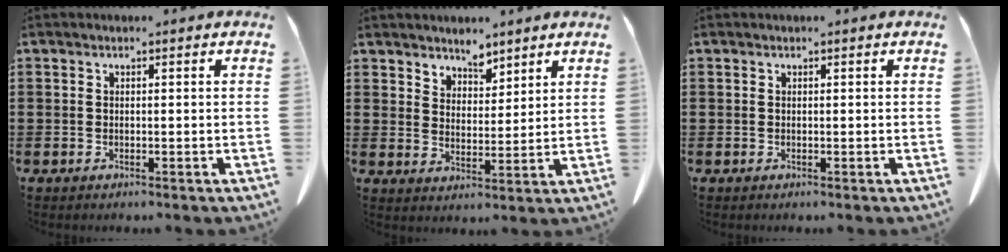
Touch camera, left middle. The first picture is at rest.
{"total": 4.1, "force": [3.8, 1.7, -0.1], "torque": [-0.014, -0.013, 0.072]}
{"total": 0.0}